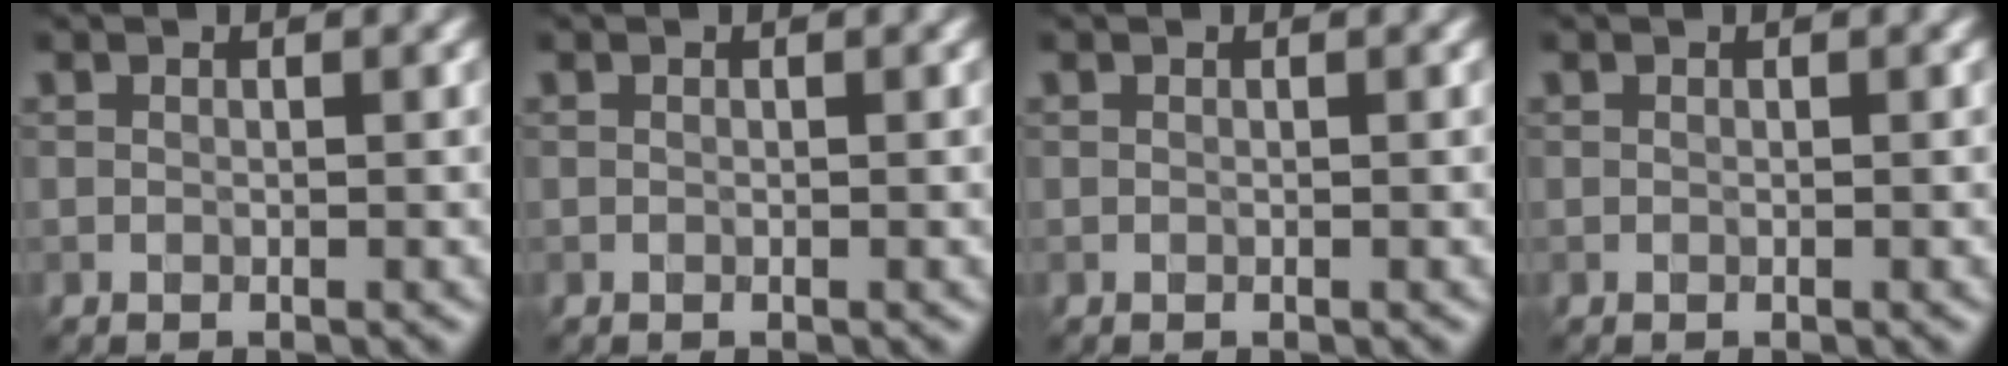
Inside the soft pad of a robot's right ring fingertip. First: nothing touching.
{"total": 0.0}
{"total": 0.0}
{"total": 0.0}